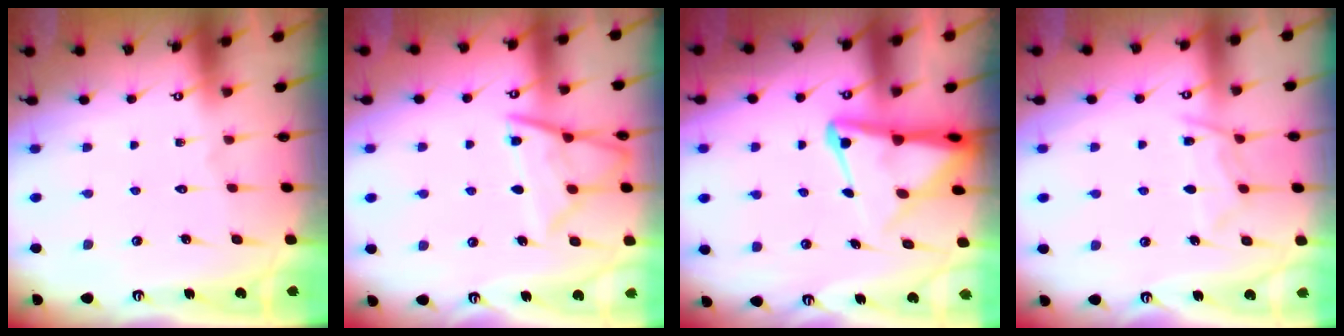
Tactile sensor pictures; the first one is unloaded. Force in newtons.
{"total": 12.3, "press": 12.2, "slide": 1.2}
{"total": 7.2, "press": 7.2, "slide": 0.8}
{"total": 8.1, "press": 8.1, "slide": 0.8}